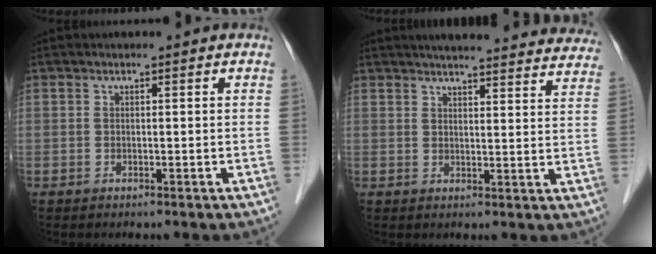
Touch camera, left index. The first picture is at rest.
{"total": 26.3, "force": [24.5, 3.5, 8.8], "torque": [-0.120, -0.035, 0.283]}